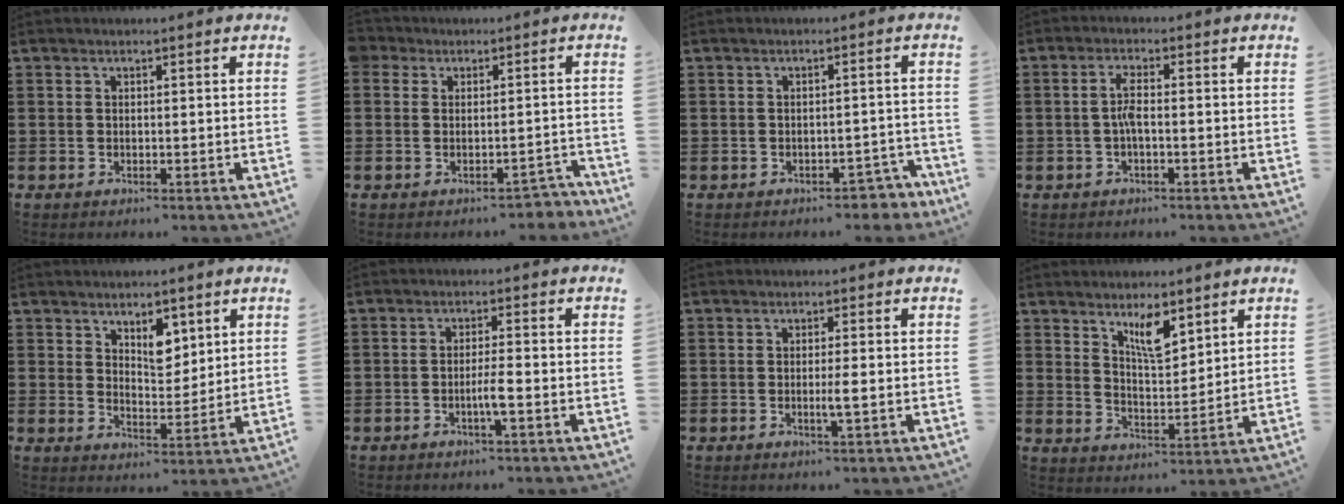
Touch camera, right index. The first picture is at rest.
{"total": 2.6, "force": [-1.6, 2.0, 0.5], "torque": [-0.018, 0.007, -0.035]}
{"total": 2.8, "force": [-2.5, 0.9, 0.9], "torque": [-0.018, 0.005, -0.052]}
{"total": 3.1, "force": [-0.6, 0.6, 2.9], "torque": [-0.063, 0.000, -0.015]}
{"total": 5.4, "force": [3.3, 2.8, 3.2], "torque": [-0.048, -0.003, 0.054]}
{"total": 3.2, "force": [-1.1, 0.1, 3.0], "torque": [-0.062, -0.005, -0.023]}
{"total": 2.2, "force": [-0.5, -0.1, 2.1], "torque": [-0.037, -0.006, -0.010]}
{"total": 6.2, "force": [4.2, 1.9, 4.1], "torque": [-0.075, -0.009, 0.070]}